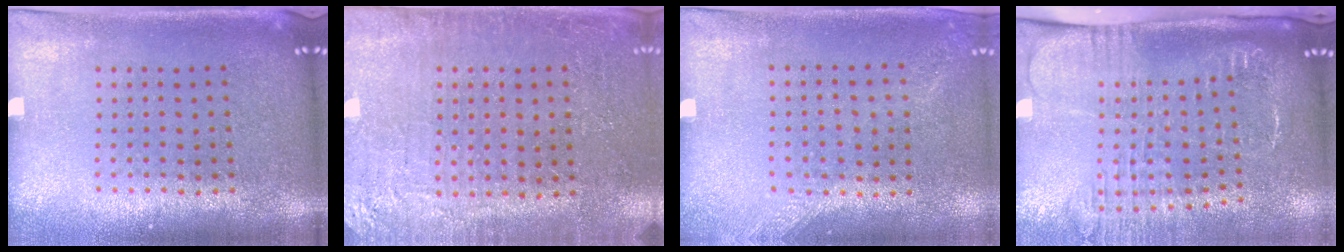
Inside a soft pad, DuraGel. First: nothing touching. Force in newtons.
{"total": 2.9, "press": 2.9, "slide": 0.4}
{"total": 1.3, "press": 1.1, "slide": 0.6}
{"total": 2.7, "press": 2.1, "slide": 1.7}